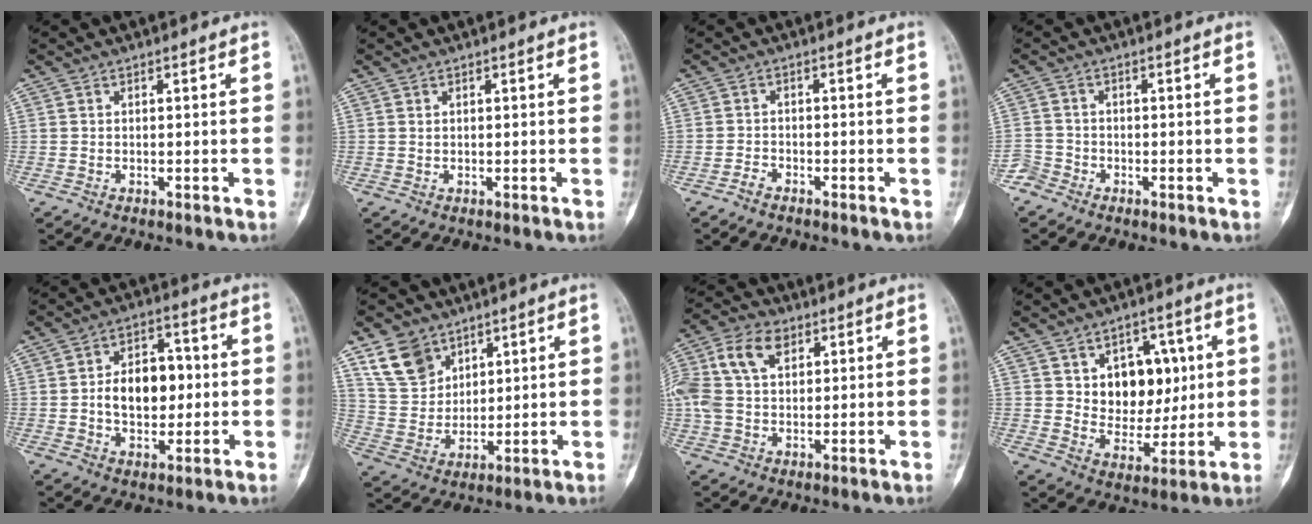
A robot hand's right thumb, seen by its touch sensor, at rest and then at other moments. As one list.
[{"total": 0.0}, {"total": 1.4, "force": [-1.3, 0.5, 0.5], "torque": [-0.016, 0.007, -0.025]}, {"total": 2.6, "force": [-2.1, 1.6, -0.3], "torque": [0.011, 0.007, -0.051]}, {"total": 11.4, "force": [0.1, 7.5, 8.6], "torque": [-0.102, 0.017, 0.001]}, {"total": 9.9, "force": [6.4, 6.8, 3.5], "torque": [-0.048, -0.030, 0.135]}, {"total": 15.2, "force": [4.9, 10.2, 10.1], "torque": [-0.232, 0.023, 0.088]}, {"total": 12.2, "force": [3.0, 8.9, 7.8], "torque": [-0.061, -0.018, 0.056]}]